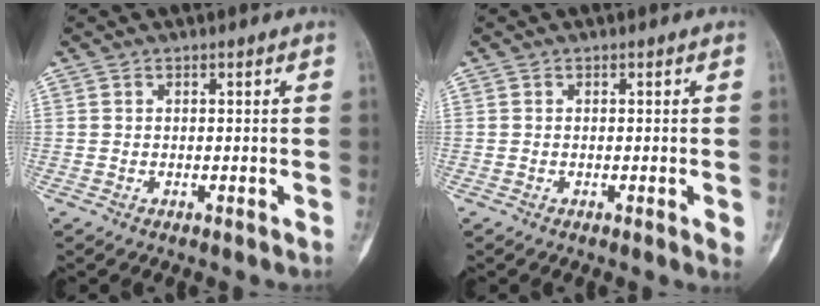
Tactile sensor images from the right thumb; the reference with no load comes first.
{"total": 1.8, "force": [-0.5, 0.4, 1.7], "torque": [-0.021, -0.003, -0.007]}